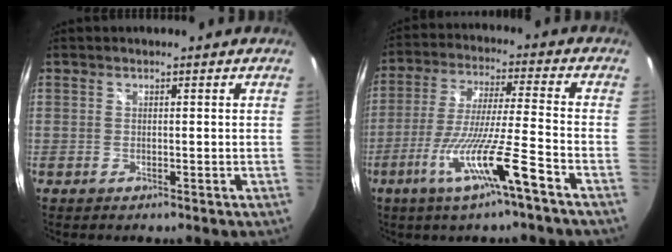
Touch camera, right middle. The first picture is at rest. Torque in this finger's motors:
{"motor_torque": [1.31, -0.83, 0.42, 0.21]}